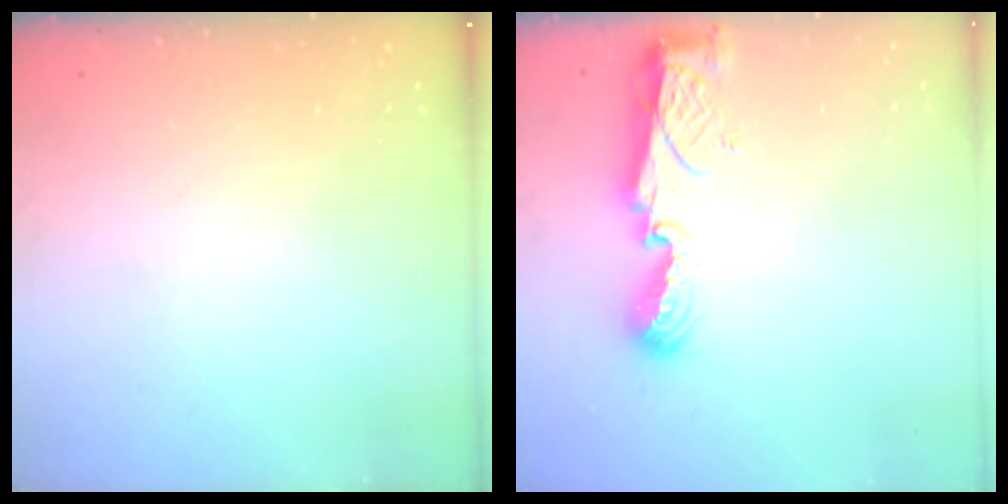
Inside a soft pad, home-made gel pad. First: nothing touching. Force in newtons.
{"total": 8.1, "press": 8.1, "slide": 0.9}